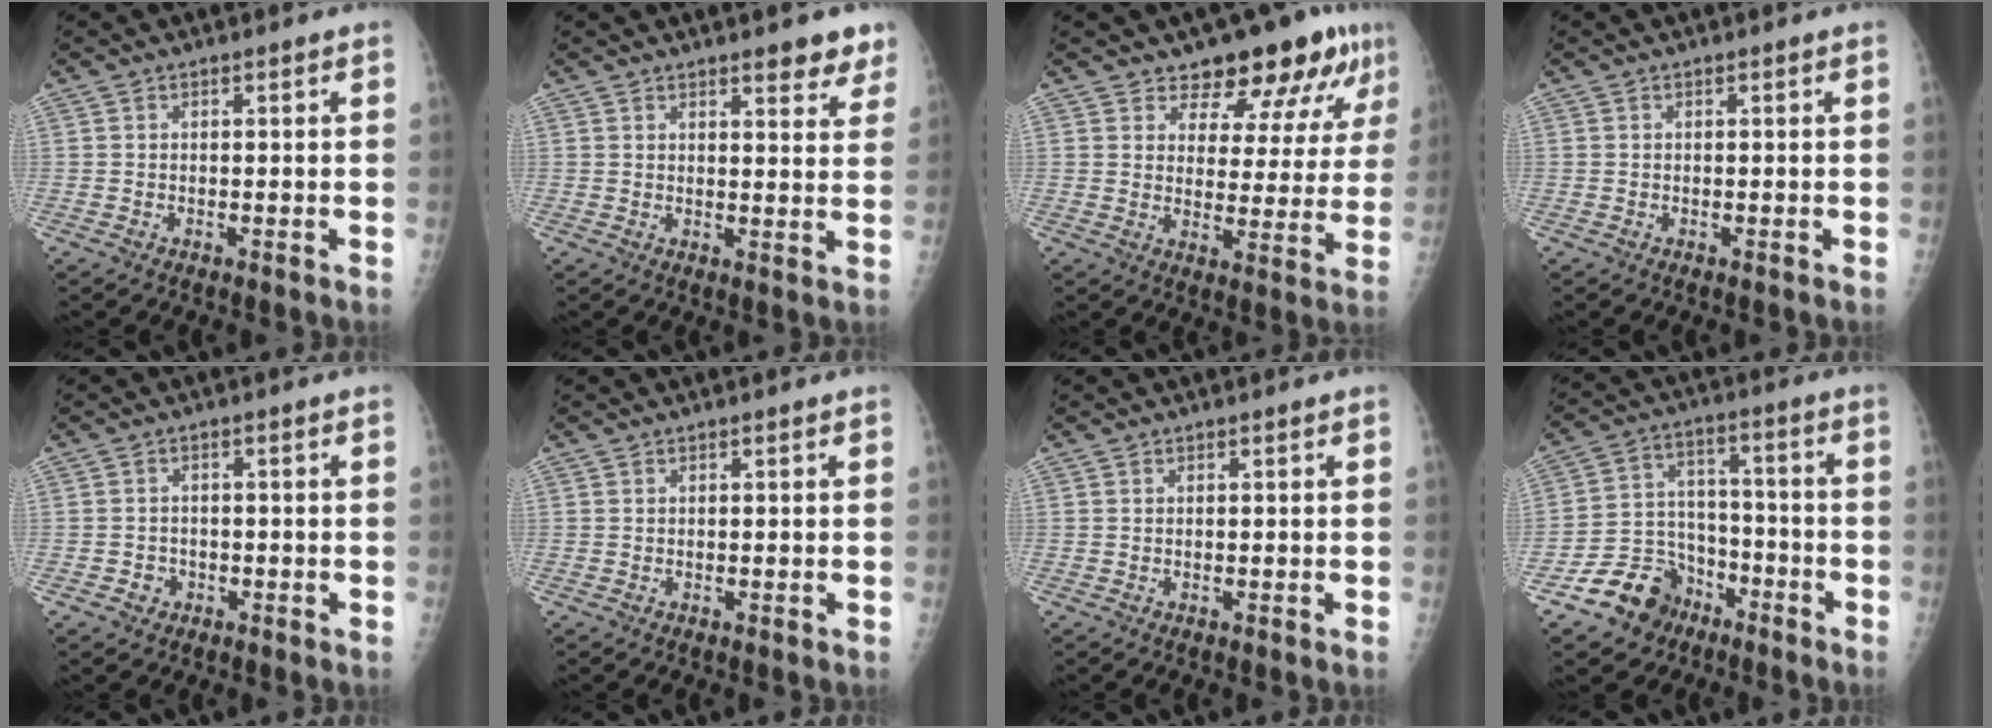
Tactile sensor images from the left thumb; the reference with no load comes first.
{"total": 5.9, "force": [4.4, 1.9, 3.4], "torque": [-0.016, -0.023, 0.049]}
{"total": 12.3, "force": [9.4, 5.5, 5.8], "torque": [-0.032, -0.056, 0.117]}
{"total": 0.0}
{"total": 2.3, "force": [-1.0, 2.0, 0.4], "torque": [0.002, 0.009, -0.017]}
{"total": 0.0}
{"total": 0.0}
{"total": 11.7, "force": [-7.2, 8.6, 3.2], "torque": [-0.023, 0.071, -0.123]}